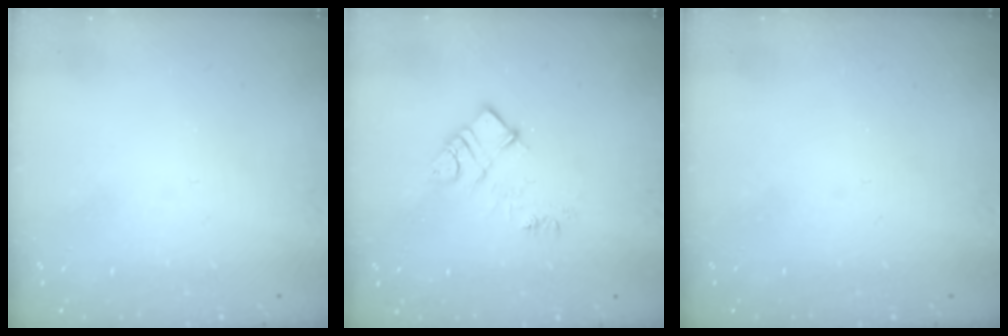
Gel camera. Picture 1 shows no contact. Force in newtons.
{"total": 9.3, "press": 9.3, "slide": 0.5}
{"total": 0.0}